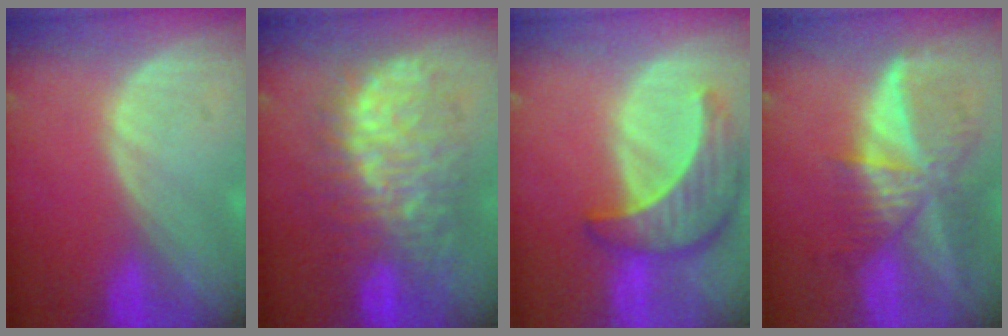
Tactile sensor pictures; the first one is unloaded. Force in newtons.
{"total": 11.9, "press": 11.8, "slide": 1.4}
{"total": 8.9, "press": 8.0, "slide": 3.7}
{"total": 9.4, "press": 8.1, "slide": 4.7}